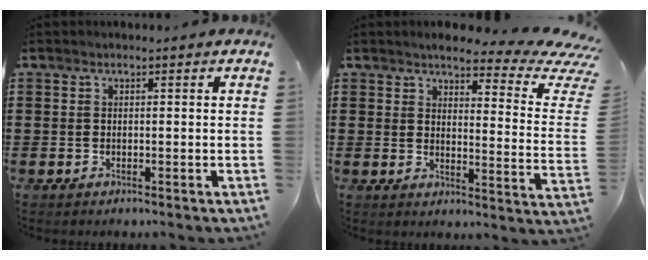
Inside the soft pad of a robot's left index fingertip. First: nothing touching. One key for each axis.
{"total": 5.3, "fx": 4.3, "fy": 0.9, "fz": 3.1, "tx": -0.055, "ty": -0.032, "tz": 0.065}